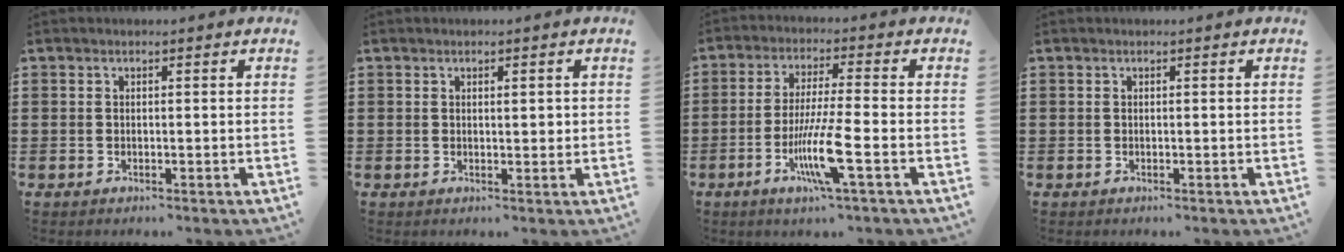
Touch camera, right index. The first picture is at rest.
{"total": 1.4, "force": [0.4, 0.5, 1.2], "torque": [-0.024, 0.006, 0.004]}
{"total": 9.1, "force": [-3.6, 0.4, 8.4], "torque": [-0.171, -0.018, -0.070]}
{"total": 0.0}